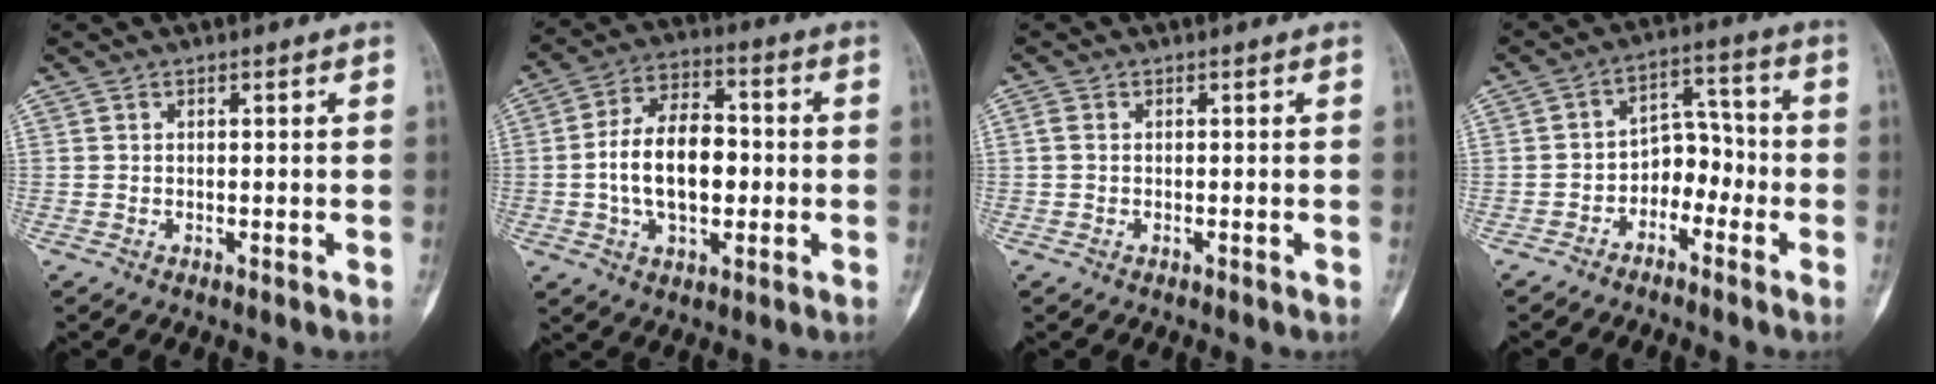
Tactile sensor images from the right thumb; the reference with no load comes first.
{"total": 14.0, "force": [-1.1, 8.2, 11.3], "torque": [-0.182, 0.023, -0.021]}
{"total": 1.0, "force": [0.0, 0.8, 0.7], "torque": [-0.012, 0.000, -0.002]}
{"total": 7.3, "force": [-3.2, 5.2, 4.0], "torque": [-0.030, 0.047, -0.063]}